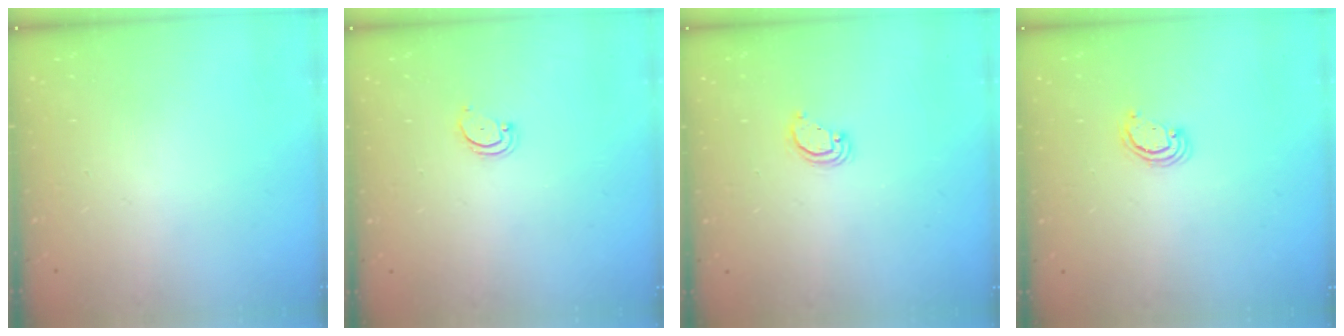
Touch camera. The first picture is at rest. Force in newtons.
{"total": 2.7, "press": 2.7, "slide": 0.3}
{"total": 3.3, "press": 3.3, "slide": 0.2}
{"total": 2.6, "press": 2.5, "slide": 0.2}